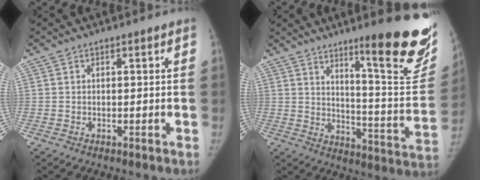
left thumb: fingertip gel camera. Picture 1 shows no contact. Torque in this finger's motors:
{"motor_torque": [1.91, 0.05, 1.24, -1.42, 0.30]}